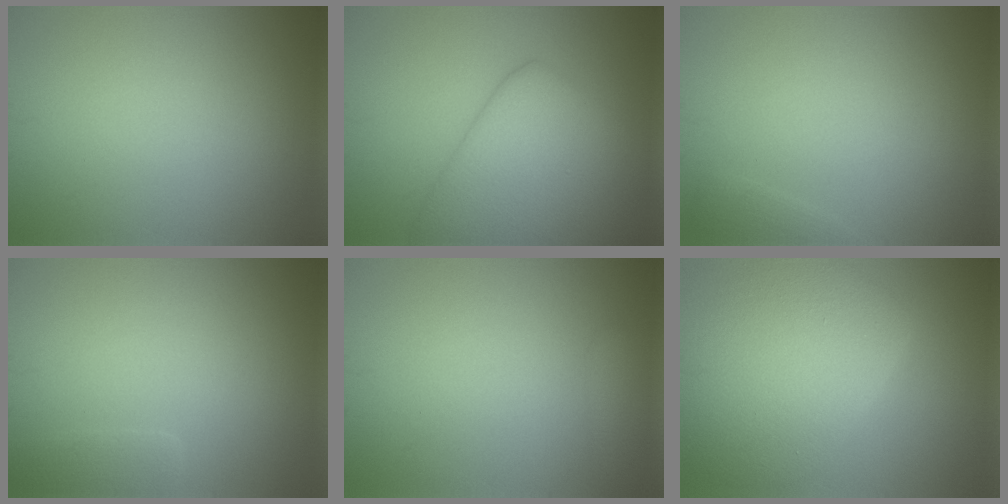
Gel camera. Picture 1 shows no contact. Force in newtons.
{"total": 8.9, "press": 8.9, "slide": 0.3}
{"total": 0.8, "press": 0.8, "slide": 0.1}
{"total": 1.6, "press": 1.6, "slide": 0.1}
{"total": 1.5, "press": 1.5, "slide": 0.1}
{"total": 9.8, "press": 9.8, "slide": 0.4}